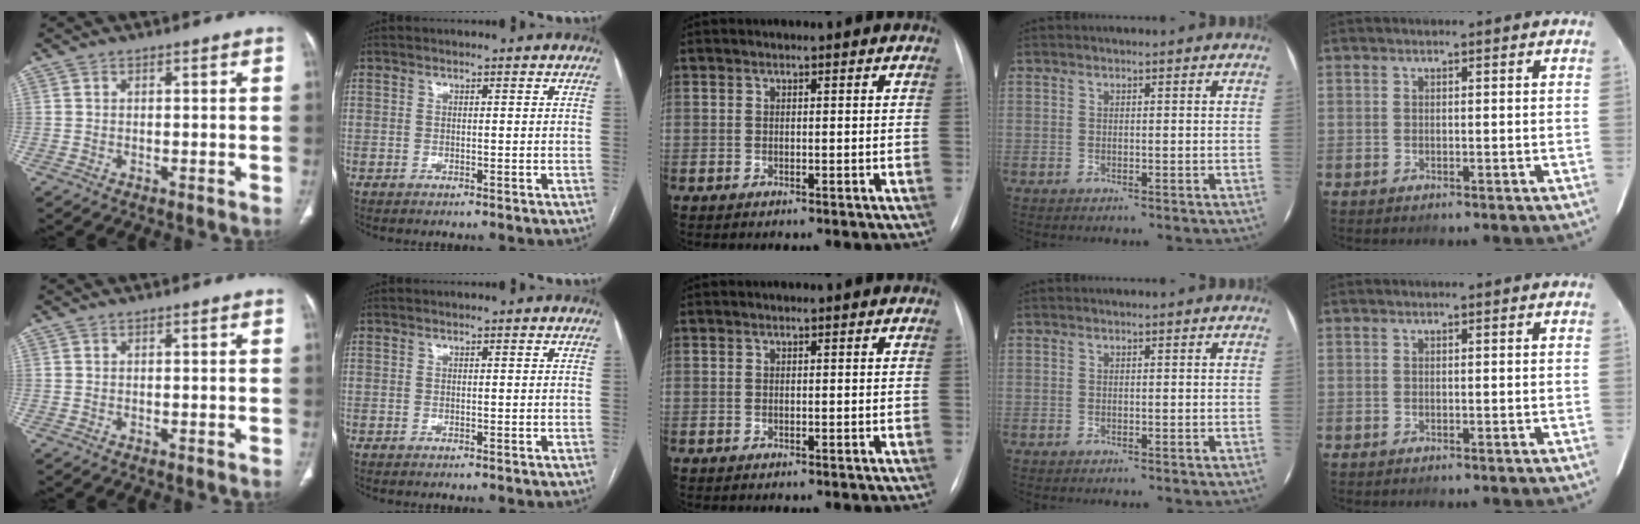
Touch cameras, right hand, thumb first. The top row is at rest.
{}